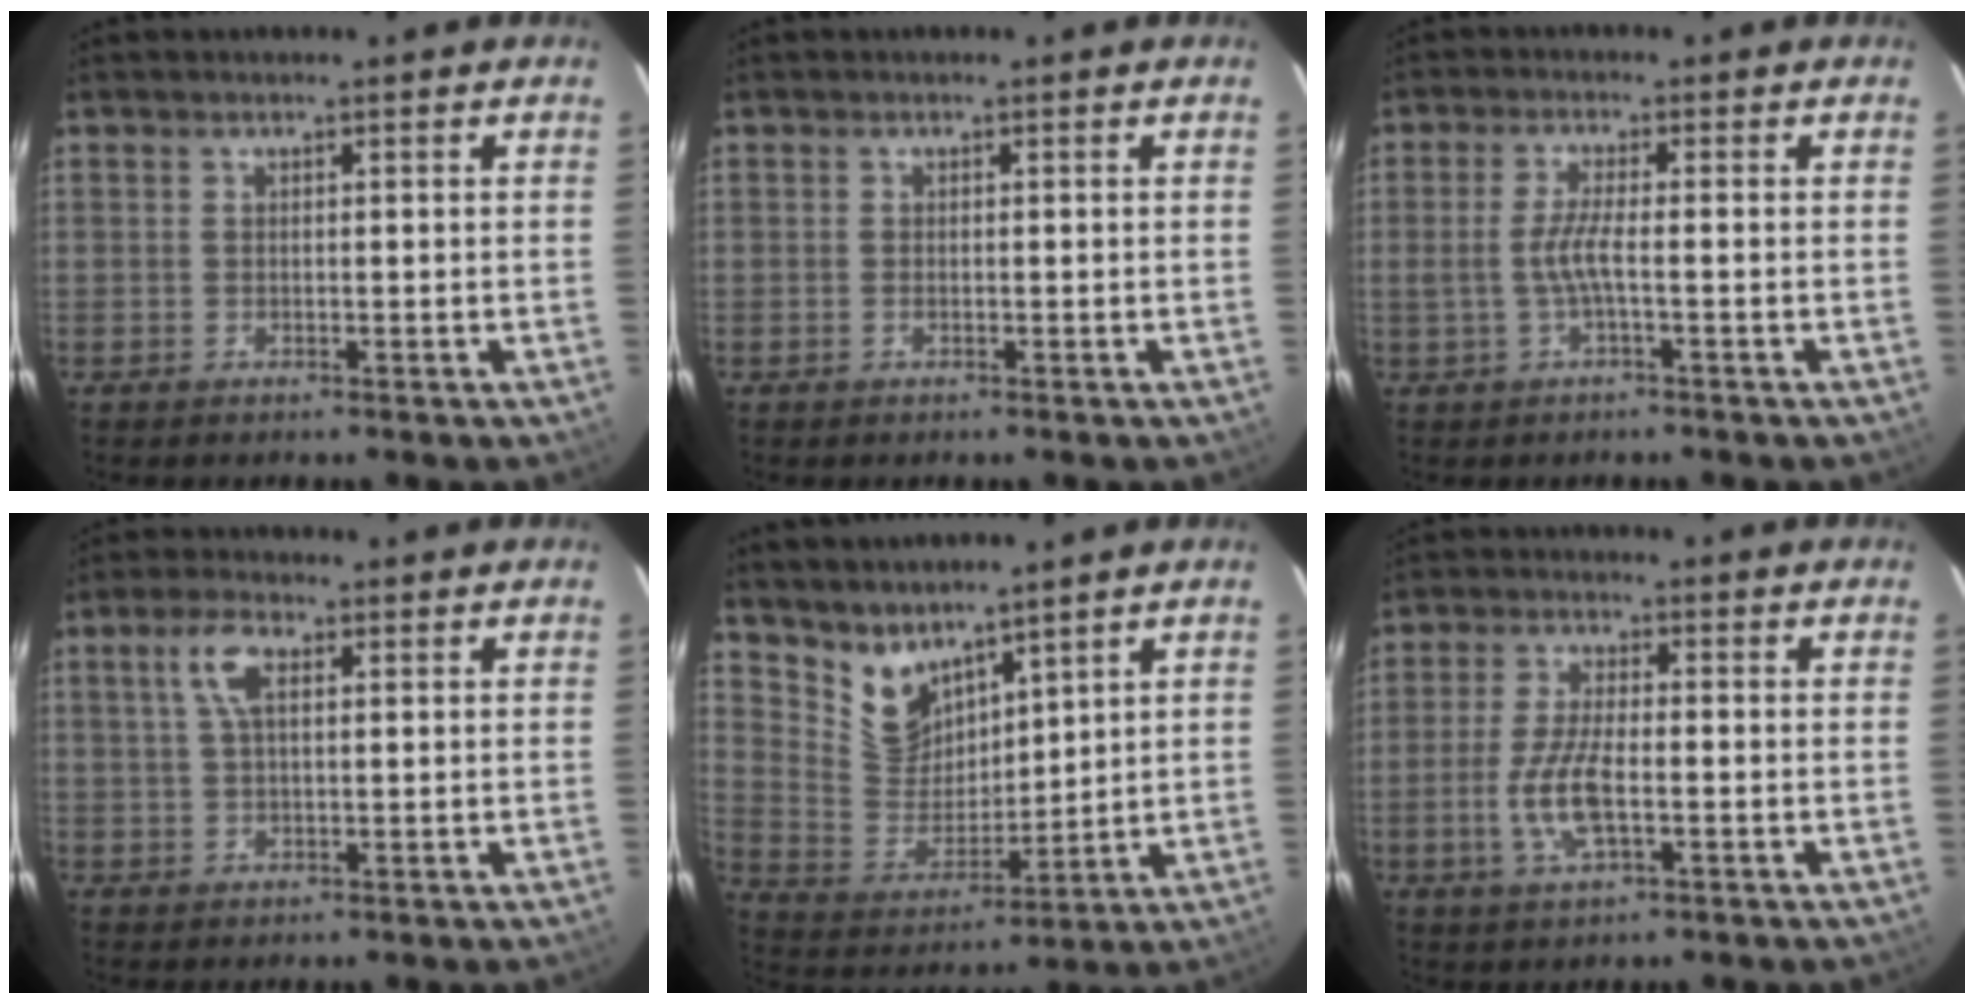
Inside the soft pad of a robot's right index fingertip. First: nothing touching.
{"total": 0.0}
{"total": 3.7, "force": [-0.9, -0.1, 3.5], "torque": [-0.075, -0.001, -0.016]}
{"total": 5.1, "force": [1.7, 2.2, 4.2], "torque": [-0.084, 0.011, 0.033]}
{"total": 9.0, "force": [7.4, 4.6, 2.5], "torque": [-0.047, -0.002, 0.160]}
{"total": 8.0, "force": [-2.0, 2.8, 7.2], "torque": [-0.154, -0.002, -0.040]}